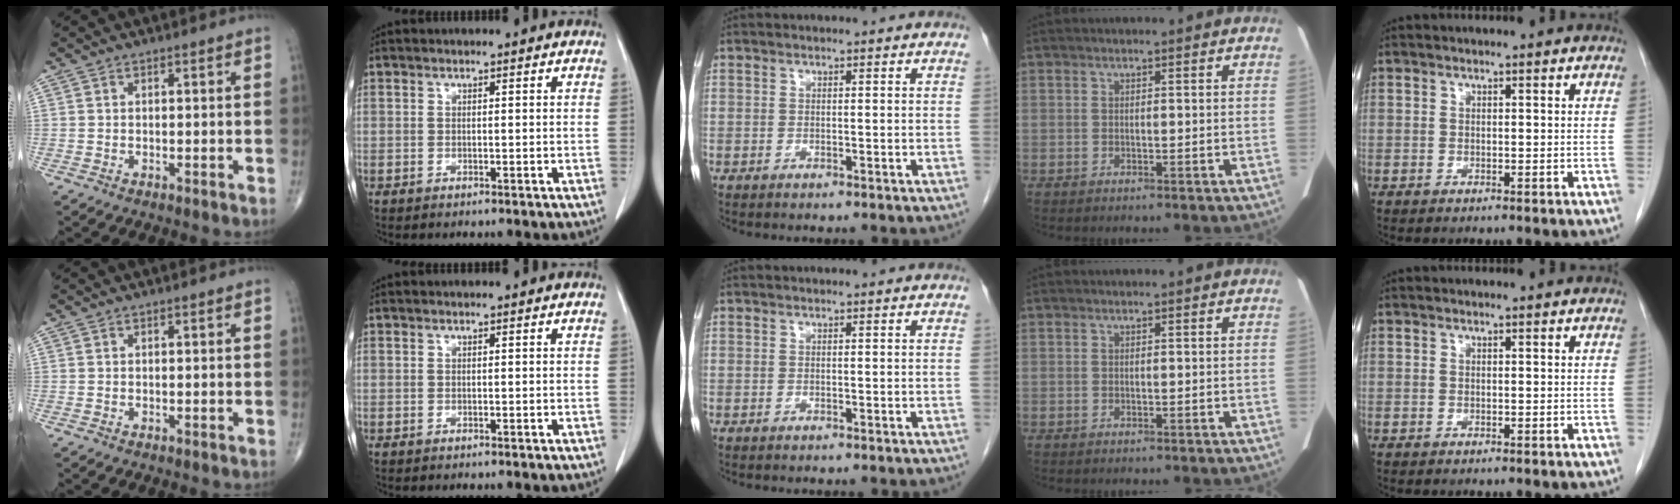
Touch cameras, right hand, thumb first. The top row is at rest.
{}